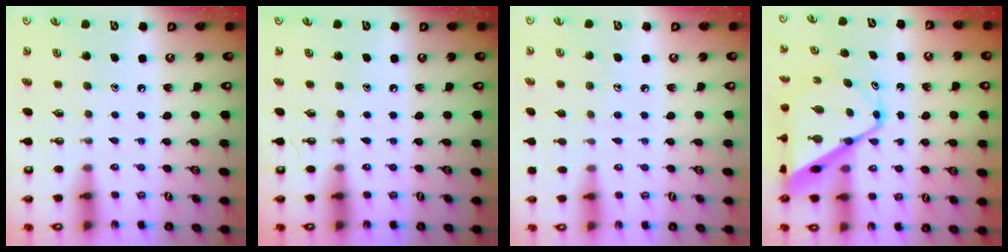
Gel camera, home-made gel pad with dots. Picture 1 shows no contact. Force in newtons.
{"total": 0.0}
{"total": 4.7, "press": 4.7, "slide": 0.5}
{"total": 13.0, "press": 13.0, "slide": 1.2}